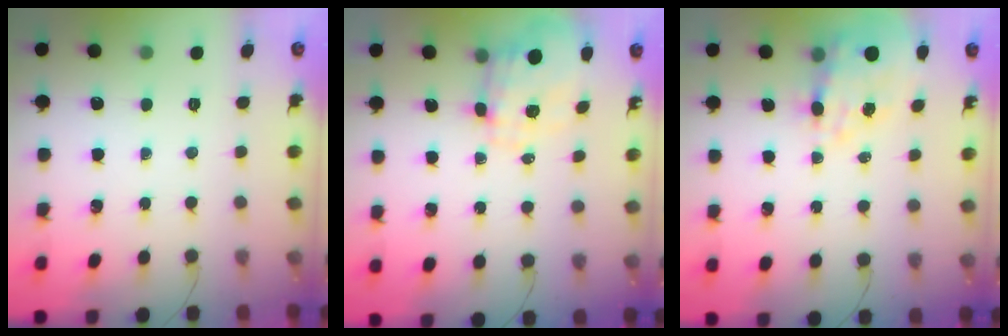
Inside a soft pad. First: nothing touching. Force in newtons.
{"total": 3.5, "press": 3.2, "slide": 1.4}
{"total": 13.1, "press": 12.6, "slide": 3.5}